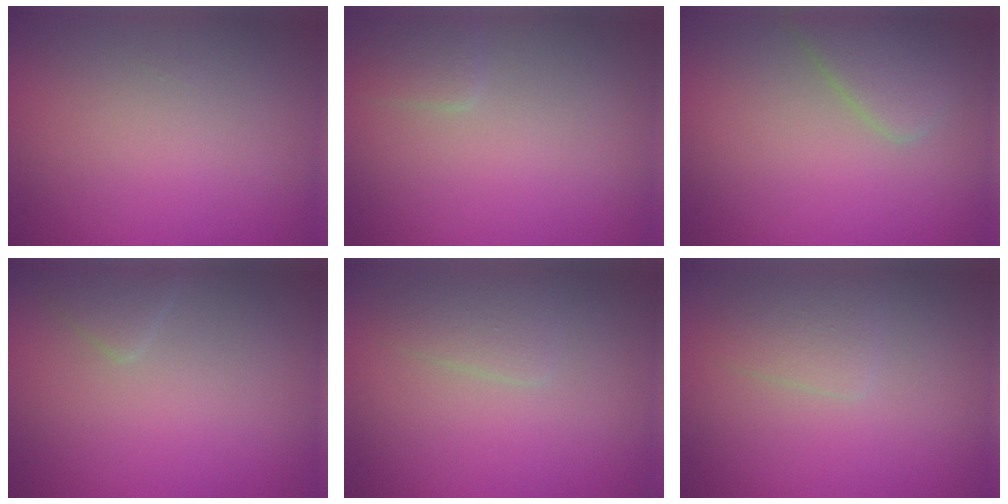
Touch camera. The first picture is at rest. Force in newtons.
{"total": 1.4, "press": 1.4, "slide": 0.1}
{"total": 2.9, "press": 2.9, "slide": 0.1}
{"total": 1.3, "press": 1.3, "slide": 0.1}
{"total": 1.6, "press": 1.6, "slide": 0.0}
{"total": 1.7, "press": 1.7, "slide": 0.1}